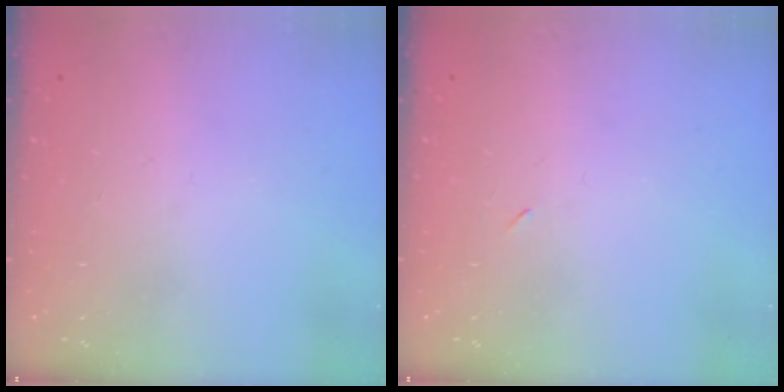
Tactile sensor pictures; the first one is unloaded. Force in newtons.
{"total": 2.2, "press": 1.8, "slide": 1.2}